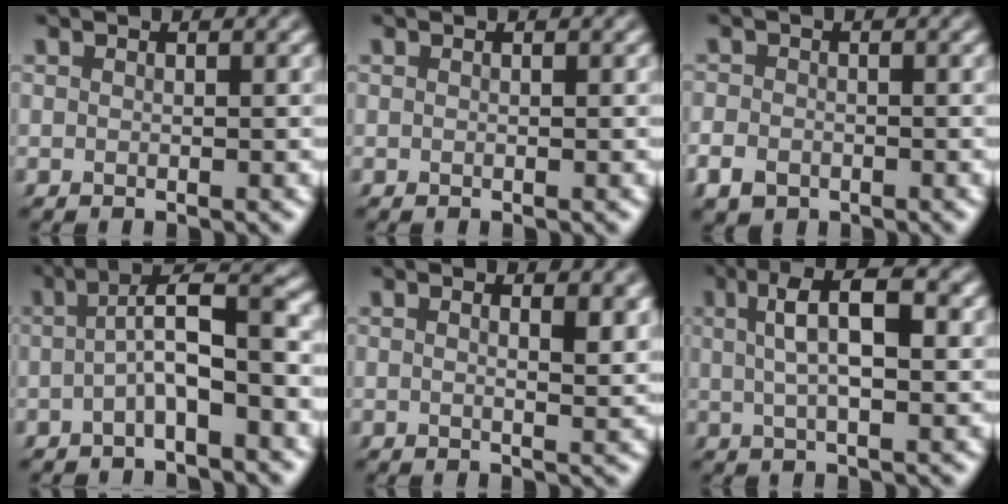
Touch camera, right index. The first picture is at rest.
{"total": 0.0}
{"total": 2.5, "force": [-1.3, 2.0, 0.6], "torque": [-0.017, -0.006, -0.024]}
{"total": 4.2, "force": [-0.8, 1.0, 4.0], "torque": [-0.055, 0.007, -0.018]}
{"total": 1.4, "force": [0.8, -0.4, 1.1], "torque": [-0.016, -0.004, 0.012]}
{"total": 6.0, "force": [2.4, 1.9, 5.2], "torque": [-0.079, 0.022, 0.028]}